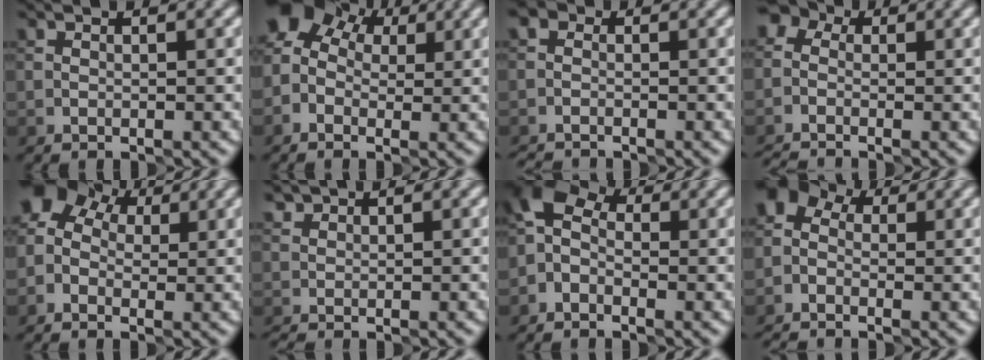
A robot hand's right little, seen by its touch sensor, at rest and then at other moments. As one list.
[{"total": 8.2, "force": [2.0, 5.8, 5.5], "torque": [-0.104, 0.044, 0.014]}, {"total": 1.8, "force": [-1.7, 0.7, 0.3], "torque": [-0.001, -0.006, -0.034]}, {"total": 3.2, "force": [-2.0, 2.1, 1.4], "torque": [-0.024, 0.002, -0.040]}, {"total": 7.3, "force": [1.6, 5.3, 4.8], "torque": [-0.094, 0.038, 0.007]}, {"total": 0.0}, {"total": 4.5, "force": [-0.1, 3.2, 3.1], "torque": [-0.058, 0.027, -0.017]}, {"total": 3.5, "force": [-1.3, 2.7, 1.8], "torque": [-0.036, 0.006, -0.028]}]